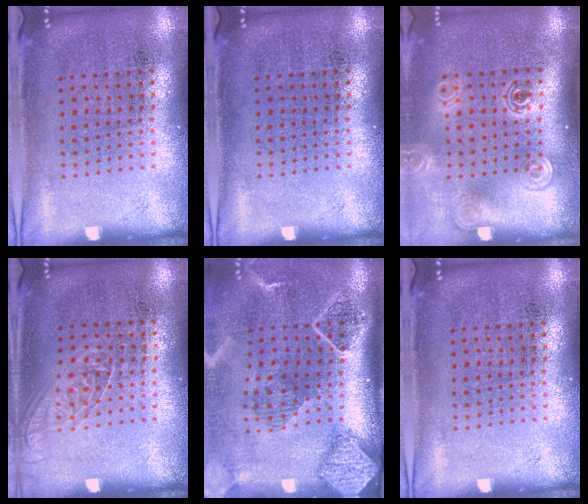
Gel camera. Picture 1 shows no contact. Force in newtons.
{"total": 0.0}
{"total": 1.8, "press": 1.4, "slide": 1.2}
{"total": 1.2, "press": 1.1, "slide": 0.5}
{"total": 2.7, "press": 2.0, "slide": 1.9}
{"total": 0.0}